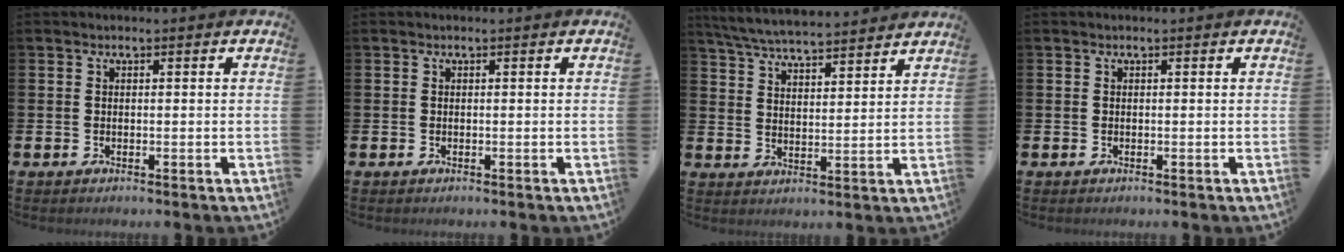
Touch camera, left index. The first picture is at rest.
{"total": 0.0}
{"total": 6.0, "force": [5.9, 0.3, 1.1], "torque": [-0.047, -0.030, 0.106]}
{"total": 0.0}